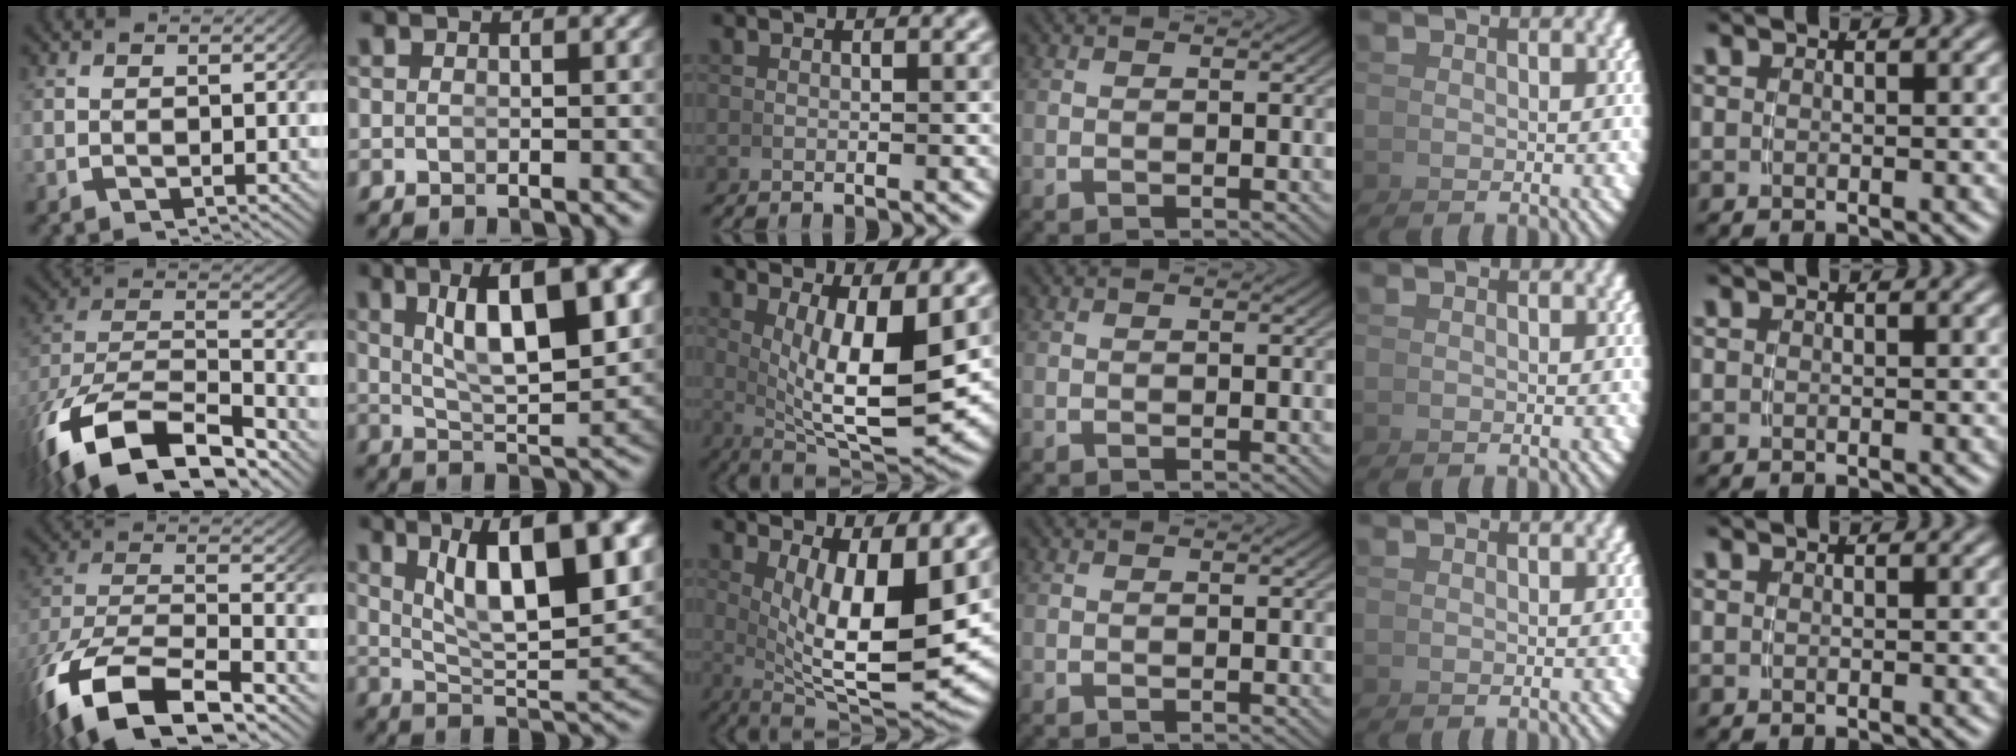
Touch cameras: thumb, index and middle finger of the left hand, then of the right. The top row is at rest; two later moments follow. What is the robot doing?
{"motion": "lift_and_place", "object": "cup"}